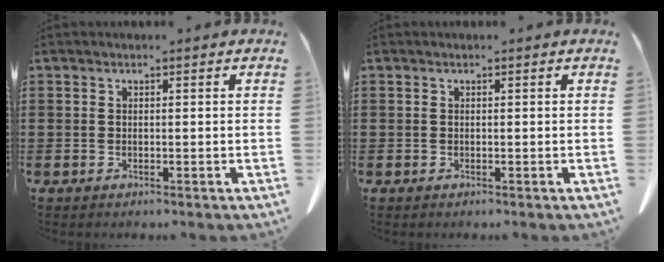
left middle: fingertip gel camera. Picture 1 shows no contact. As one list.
[{"total": 0.0}]